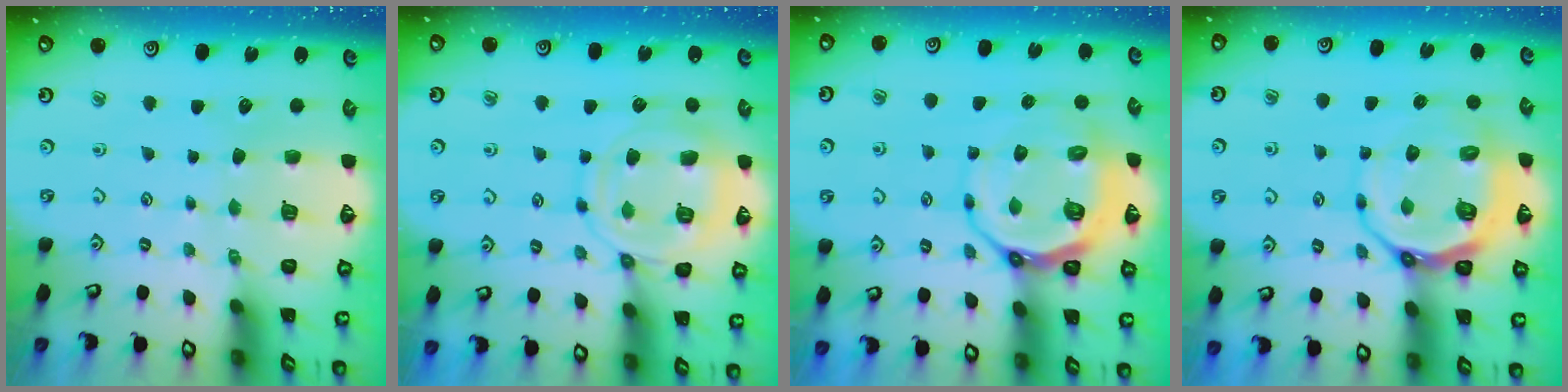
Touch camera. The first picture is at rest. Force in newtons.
{"total": 13.9, "press": 13.9, "slide": 1.2}
{"total": 12.7, "press": 12.3, "slide": 3.3}
{"total": 12.7, "press": 12.3, "slide": 3.3}